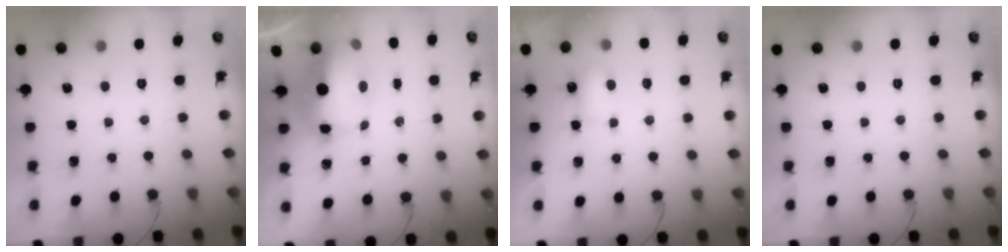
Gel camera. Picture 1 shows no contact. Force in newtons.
{"total": 10.0, "press": 9.8, "slide": 2.0}
{"total": 3.6, "press": 3.4, "slide": 1.2}
{"total": 0.0}